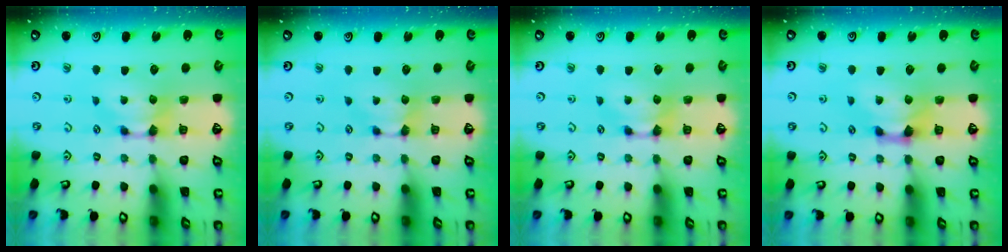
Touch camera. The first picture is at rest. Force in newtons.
{"total": 0.9, "press": 0.8, "slide": 0.3}
{"total": 0.0}
{"total": 1.9, "press": 1.3, "slide": 1.4}